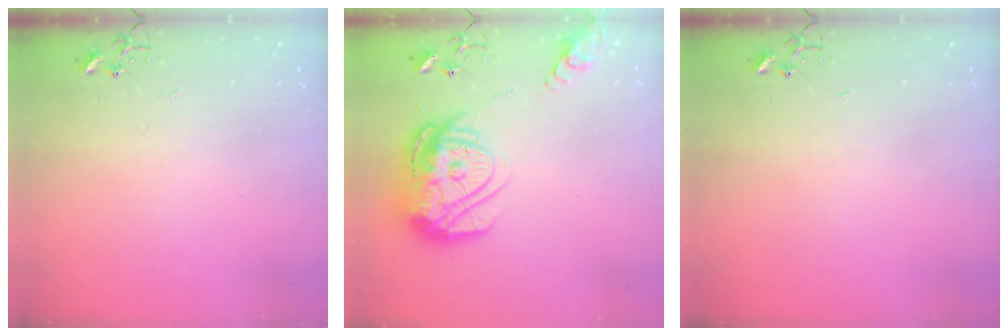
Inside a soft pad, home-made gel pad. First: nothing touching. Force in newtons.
{"total": 18.8, "press": 18.8, "slide": 1.8}
{"total": 0.0}